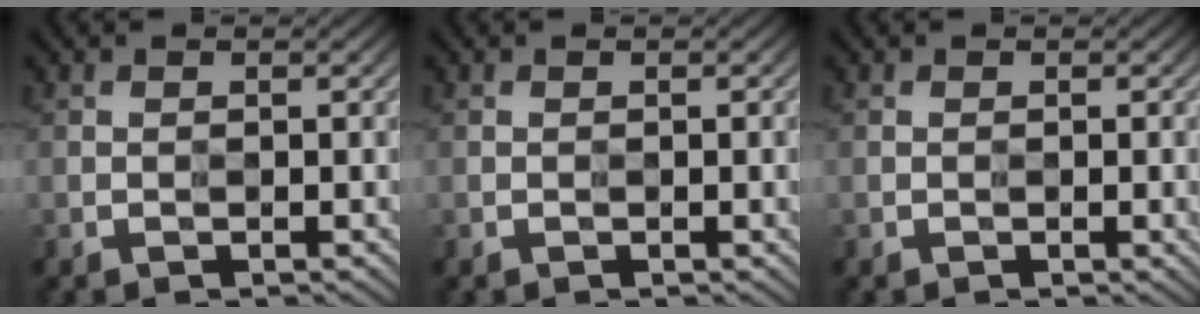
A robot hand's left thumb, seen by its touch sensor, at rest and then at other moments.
{"total": 1.6, "force": [-0.8, 0.3, 1.4], "torque": [-0.019, -0.001, -0.011]}
{"total": 2.1, "force": [-0.9, 0.5, 1.8], "torque": [-0.024, -0.003, -0.011]}